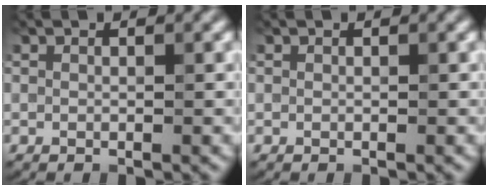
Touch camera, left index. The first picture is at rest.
{"total": 0.0}